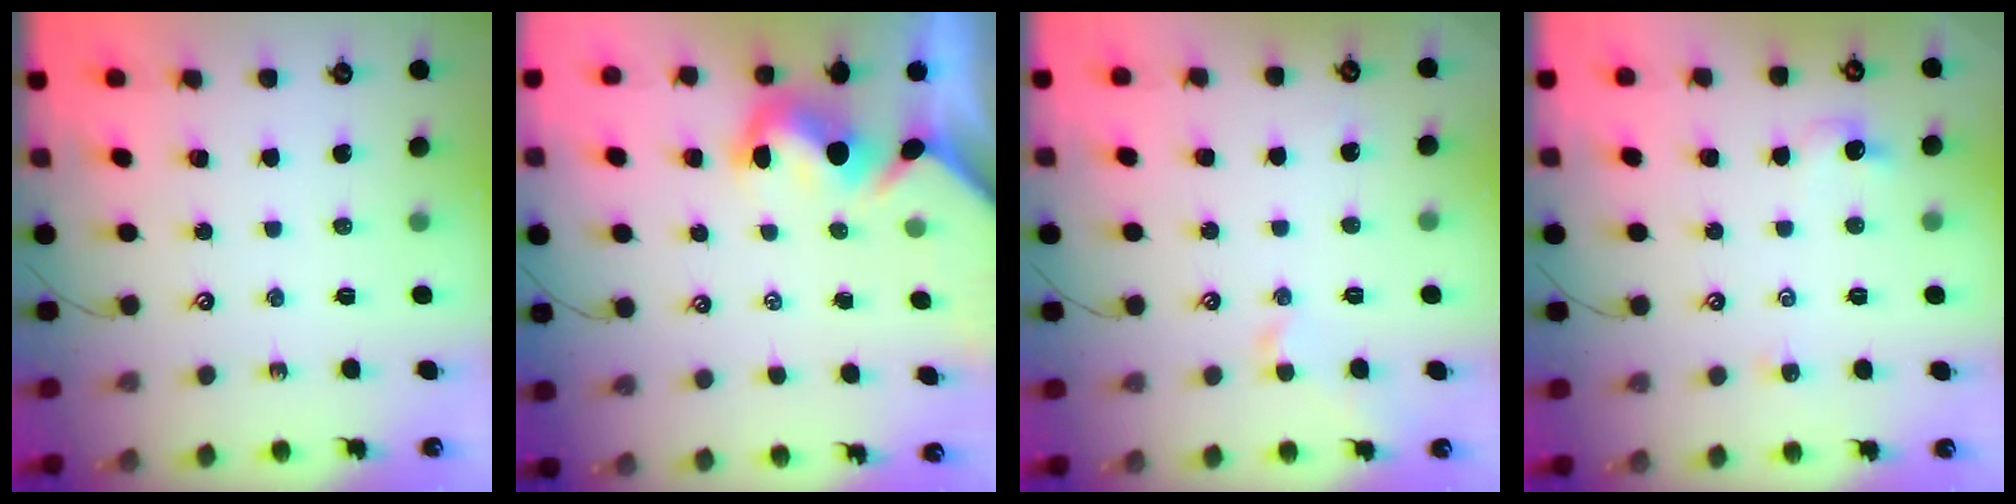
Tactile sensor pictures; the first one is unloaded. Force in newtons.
{"total": 3.3, "press": 3.1, "slide": 1.2}
{"total": 1.4, "press": 1.3, "slide": 0.3}
{"total": 1.6, "press": 1.5, "slide": 0.4}